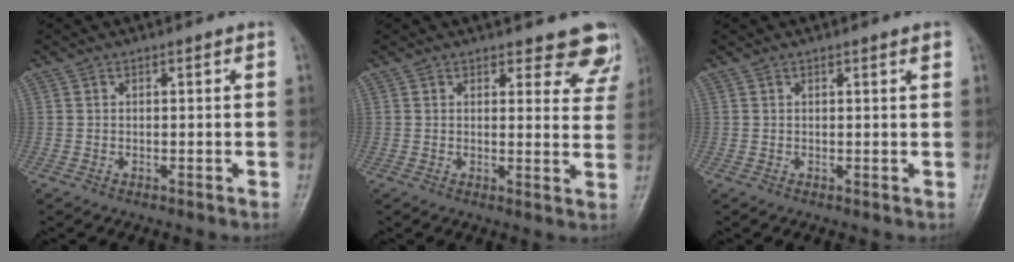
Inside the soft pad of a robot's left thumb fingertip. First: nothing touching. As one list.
[{"total": 7.7, "force": [6.7, 3.1, 1.9], "torque": [0.026, -0.037, 0.052]}, {"total": 1.1, "force": [0.6, 0.0, 0.9], "torque": [-0.011, -0.002, 0.007]}]